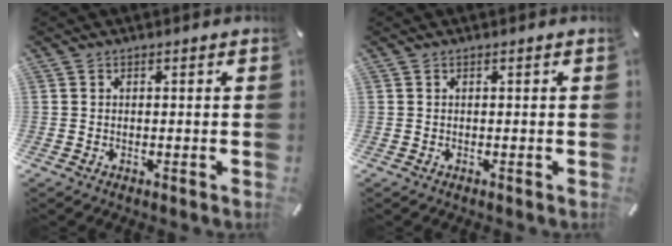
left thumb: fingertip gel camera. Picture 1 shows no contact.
{"total": 0.0}